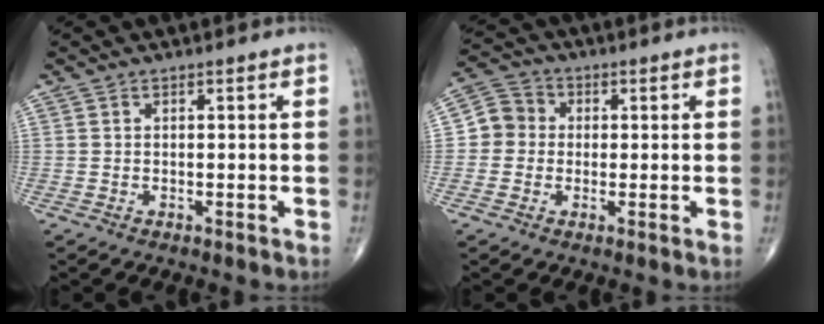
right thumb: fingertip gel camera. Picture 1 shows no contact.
{"total": 5.8, "force": [0.0, 5.5, 1.8], "torque": [-0.011, 0.016, -0.014]}